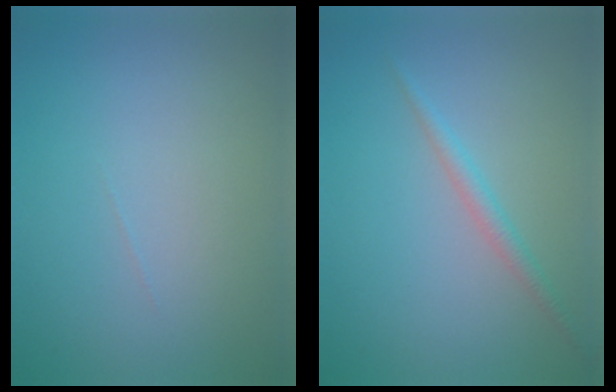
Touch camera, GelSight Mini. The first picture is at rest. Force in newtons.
{"total": 1.5, "press": 1.5, "slide": 0.1}